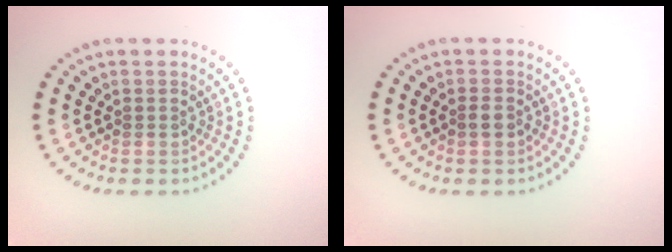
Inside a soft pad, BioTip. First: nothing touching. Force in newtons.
{"total": 1.1, "press": 1.0, "slide": 0.4}